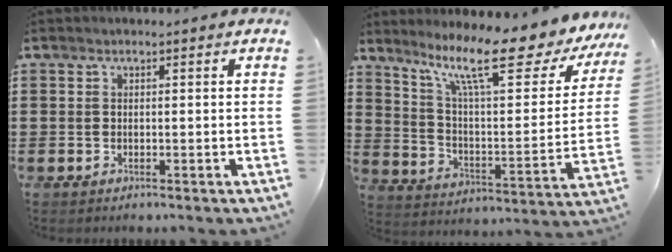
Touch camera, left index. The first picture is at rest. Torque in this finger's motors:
{"motor_torque": [2.14, 0.00, 0.57, 0.21]}